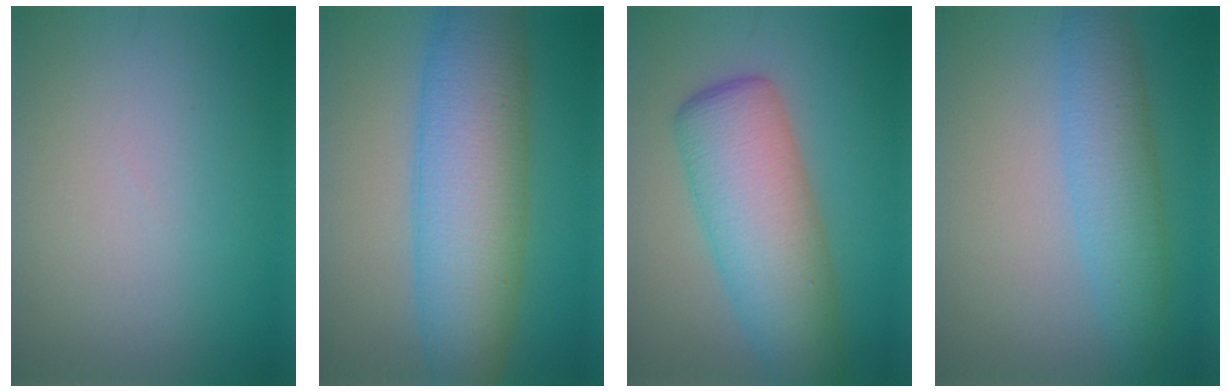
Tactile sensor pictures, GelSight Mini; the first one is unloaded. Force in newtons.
{"total": 10.4, "press": 10.4, "slide": 0.4}
{"total": 8.7, "press": 8.7, "slide": 0.2}
{"total": 4.5, "press": 4.5, "slide": 0.1}